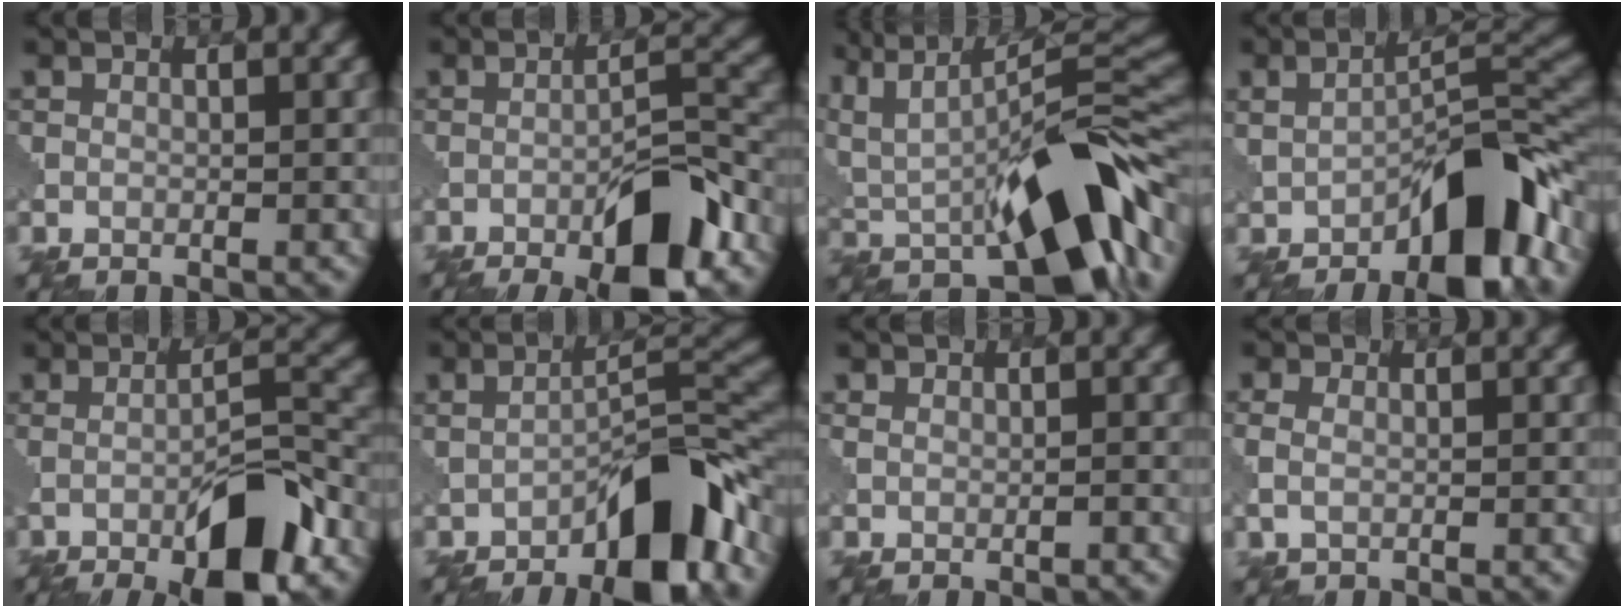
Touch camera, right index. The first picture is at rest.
{"total": 9.5, "force": [-5.6, 2.5, 7.3], "torque": [-0.102, 0.007, -0.086]}
{"total": 14.6, "force": [0.5, 6.2, 13.2], "torque": [-0.203, 0.008, 0.014]}
{"total": 9.6, "force": [-4.4, 3.9, 7.5], "torque": [-0.098, 0.016, -0.078]}
{"total": 9.0, "force": [-4.0, 2.3, 7.7], "torque": [-0.113, 0.002, -0.061]}
{"total": 9.9, "force": [-5.5, 3.3, 7.5], "torque": [-0.100, 0.023, -0.097]}
{"total": 1.3, "force": [0.3, 1.1, 0.7], "torque": [-0.008, 0.000, 0.006]}
{"total": 1.8, "force": [0.0, 1.3, 1.3], "torque": [-0.031, -0.001, 0.002]}